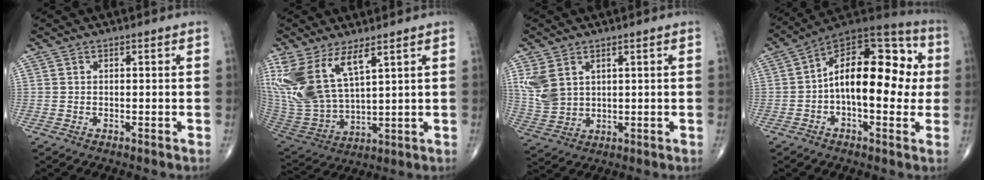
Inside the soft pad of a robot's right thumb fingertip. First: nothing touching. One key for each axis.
{"total": 16.4, "fx": 8.1, "fy": 7.2, "fz": 12.3, "tx": -0.265, "ty": -0.035, "tz": 0.180}
{"total": 7.0, "fx": 2.8, "fy": 4.7, "fz": 4.3, "tx": -0.089, "ty": -0.008, "tz": 0.071}
{"total": 20.4, "fx": 0.7, "fy": 10.4, "fz": 17.6, "tx": -0.243, "ty": 0.043, "tz": 0.000}